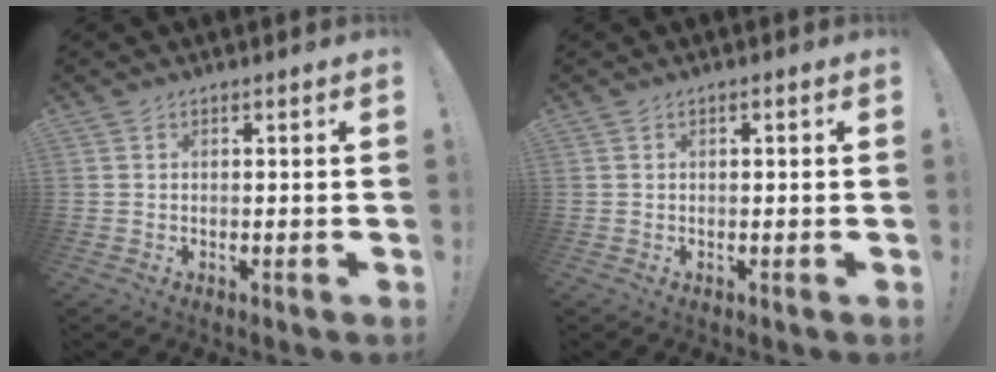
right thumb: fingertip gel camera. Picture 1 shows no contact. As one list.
[{"total": 0.5, "force": [-0.2, 0.3, 0.3], "torque": [-0.012, 0.005, -0.004]}]